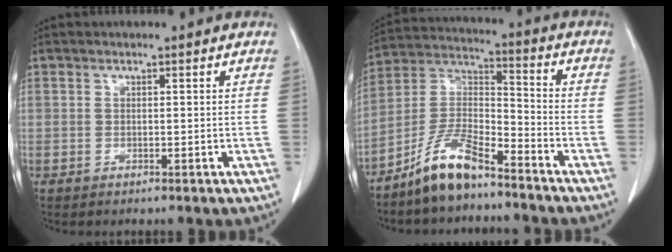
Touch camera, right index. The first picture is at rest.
{"total": 10.2, "force": [-7.9, 2.5, 5.8], "torque": [-0.125, 0.010, -0.156]}